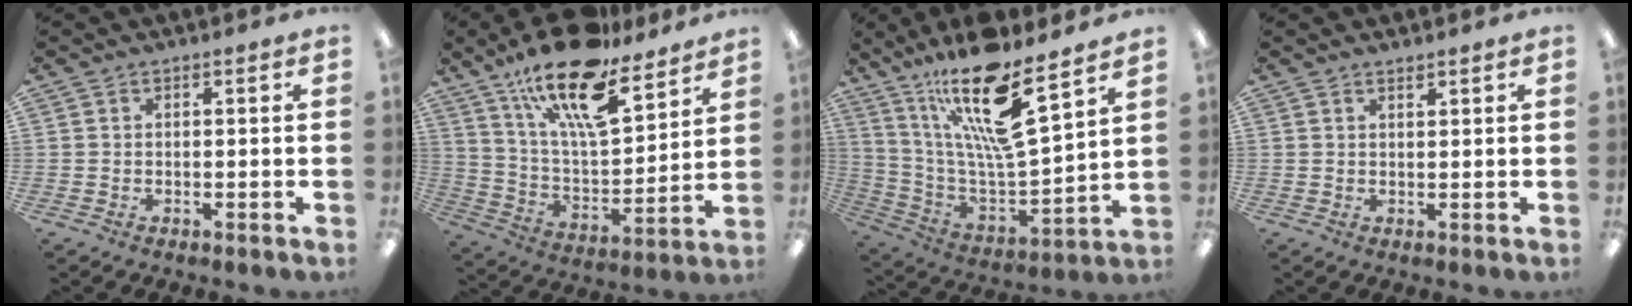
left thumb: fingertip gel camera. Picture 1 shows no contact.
{"total": 21.1, "force": [15.2, 6.9, 12.9], "torque": [-0.222, -0.091, 0.261]}
{"total": 19.8, "force": [13.6, 4.5, 13.6], "torque": [-0.257, -0.089, 0.226]}
{"total": 1.1, "force": [1.1, 0.1, 0.2], "torque": [-0.004, -0.002, 0.021]}